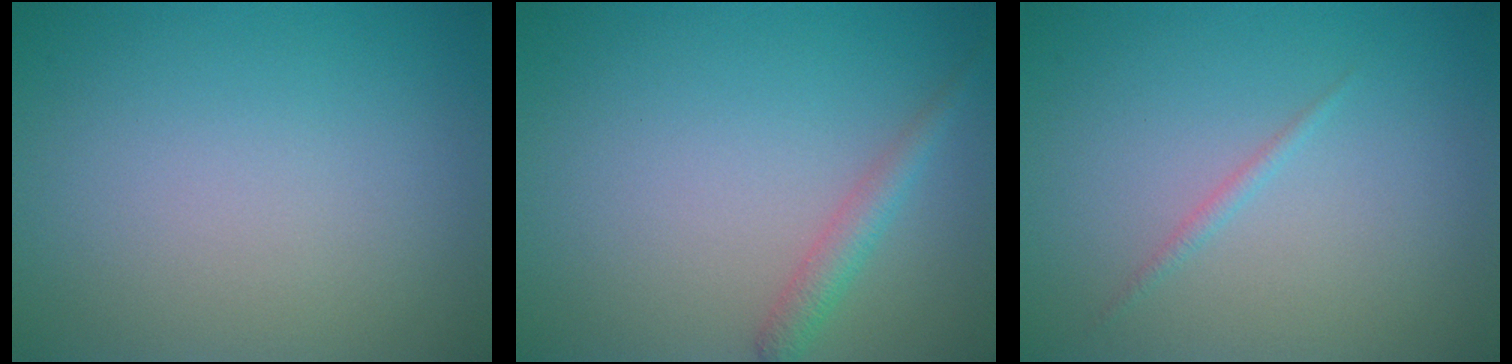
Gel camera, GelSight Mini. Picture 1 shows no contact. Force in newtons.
{"total": 1.9, "press": 1.9, "slide": 0.1}
{"total": 0.7, "press": 0.7, "slide": 0.0}